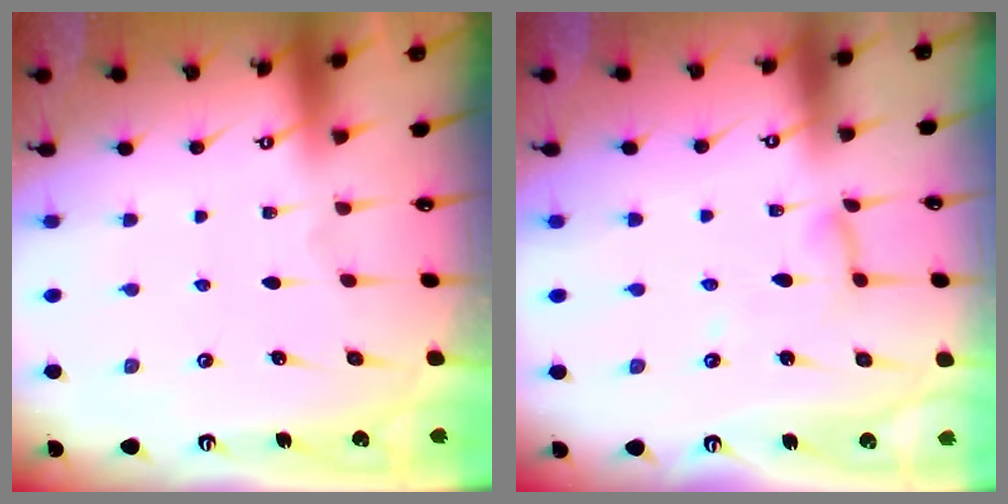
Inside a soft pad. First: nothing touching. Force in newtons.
{"total": 5.2, "press": 5.2, "slide": 0.4}